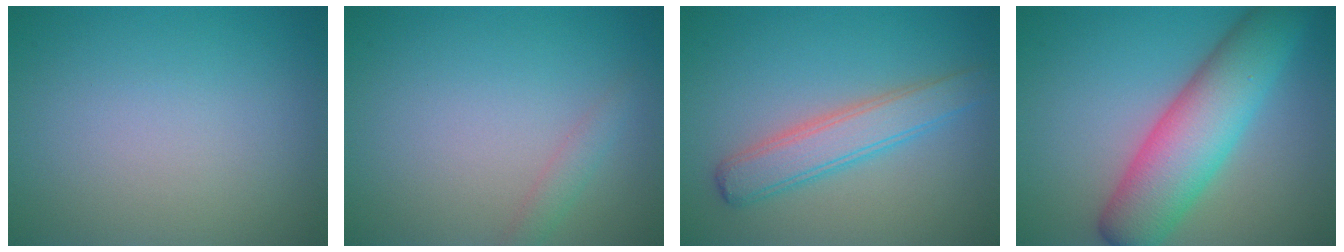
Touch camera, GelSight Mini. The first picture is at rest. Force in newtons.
{"total": 1.3, "press": 1.3, "slide": 0.0}
{"total": 3.8, "press": 3.8, "slide": 0.1}
{"total": 8.3, "press": 8.3, "slide": 0.2}